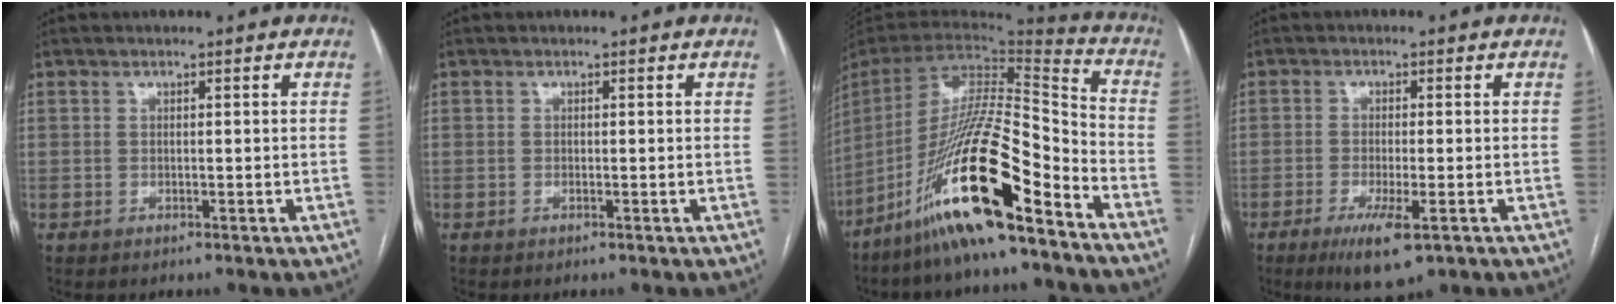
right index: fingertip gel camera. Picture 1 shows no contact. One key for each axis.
{"total": 0.0}
{"total": 22.4, "fx": -14.3, "fy": 2.3, "fz": 17.0, "tx": -0.337, "ty": -0.028, "tz": -0.263}
{"total": 6.7, "fx": -3.4, "fy": 1.2, "fz": 5.6, "tx": -0.101, "ty": -0.017, "tz": -0.053}